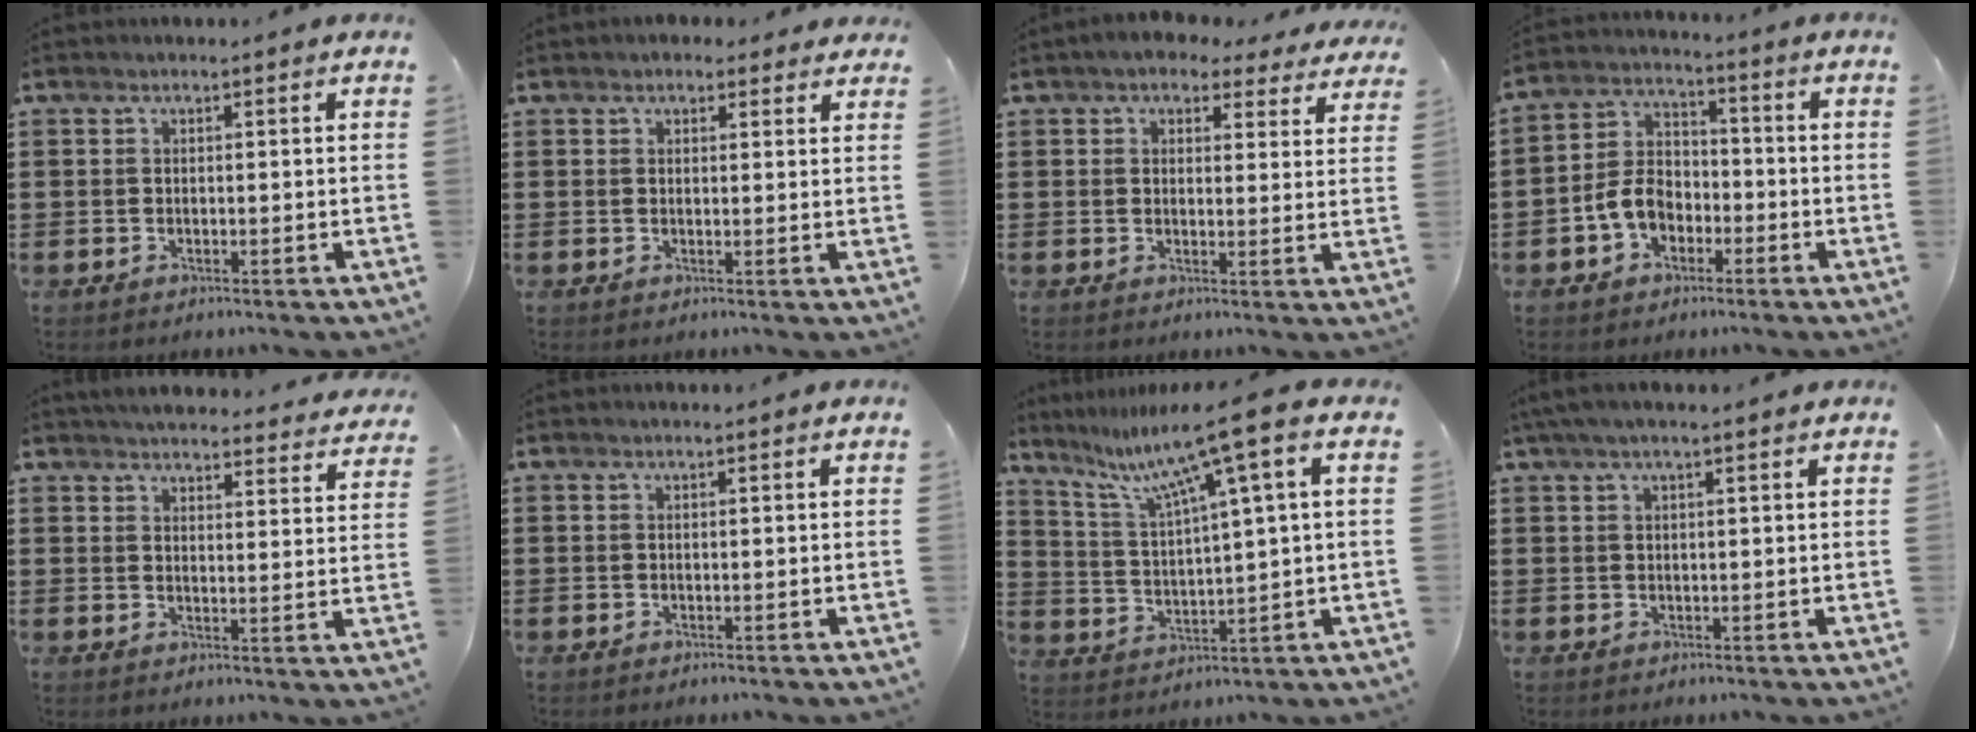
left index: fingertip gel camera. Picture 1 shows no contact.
{"total": 2.2, "force": [1.8, 1.1, 0.4], "torque": [-0.004, 0.004, 0.032]}
{"total": 4.0, "force": [3.5, 1.5, 1.2], "torque": [-0.029, -0.010, 0.061]}
{"total": 6.5, "force": [-2.8, 4.7, 3.6], "torque": [-0.094, 0.011, -0.061]}
{"total": 4.2, "force": [4.2, 0.2, 0.7], "torque": [-0.024, -0.026, 0.071]}
{"total": 0.0}
{"total": 9.8, "force": [6.2, -0.2, 7.6], "torque": [-0.166, -0.028, 0.097]}
{"total": 2.1, "force": [1.2, 0.2, 1.7], "torque": [-0.034, 0.001, 0.021]}